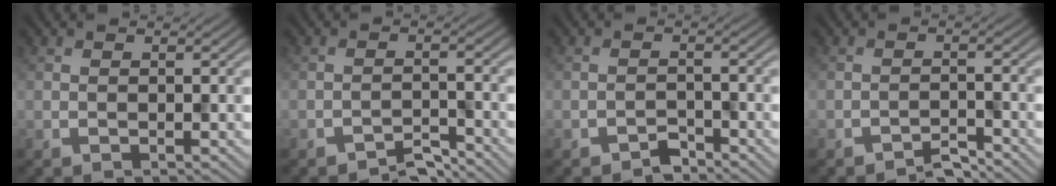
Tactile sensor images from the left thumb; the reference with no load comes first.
{"total": 2.8, "force": [-2.6, 0.5, 0.8], "torque": [-0.008, 0.004, -0.050]}
{"total": 1.9, "force": [-1.7, 0.7, 0.6], "torque": [-0.005, 0.004, -0.035]}
{"total": 2.2, "force": [-2.1, 0.3, 0.7], "torque": [-0.007, 0.005, -0.042]}